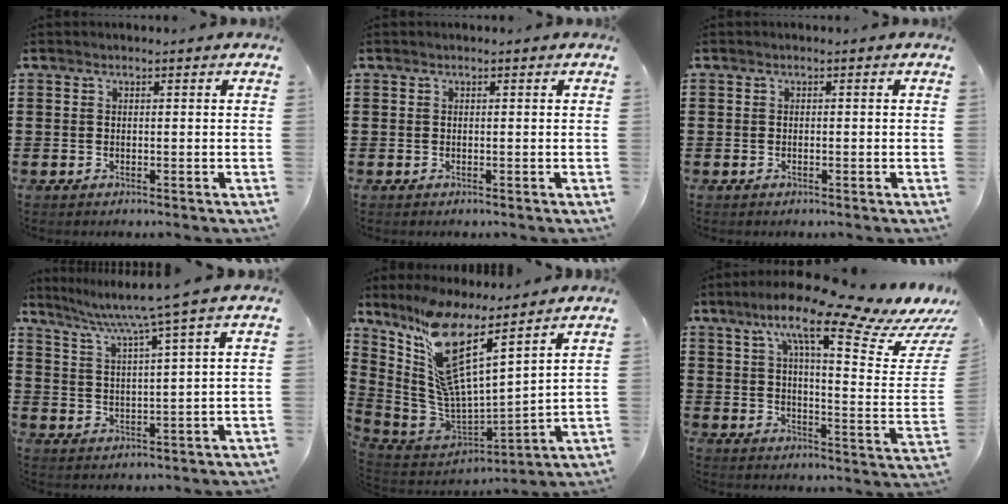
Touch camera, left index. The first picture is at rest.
{"total": 0.0}
{"total": 0.0}
{"total": 5.7, "force": [4.1, -1.2, 3.7], "torque": [-0.087, -0.027, 0.061]}
{"total": 12.4, "force": [7.6, 2.1, 9.6], "torque": [-0.242, -0.079, 0.122]}
{"total": 14.6, "force": [10.2, 1.5, 10.3], "torque": [-0.190, -0.060, 0.160]}